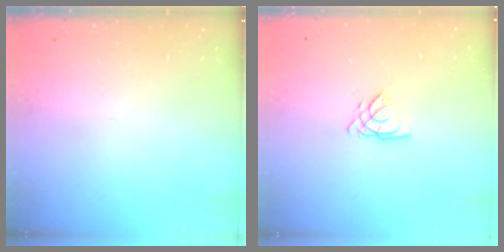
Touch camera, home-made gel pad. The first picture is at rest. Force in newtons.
{"total": 2.7, "press": 2.7, "slide": 0.3}